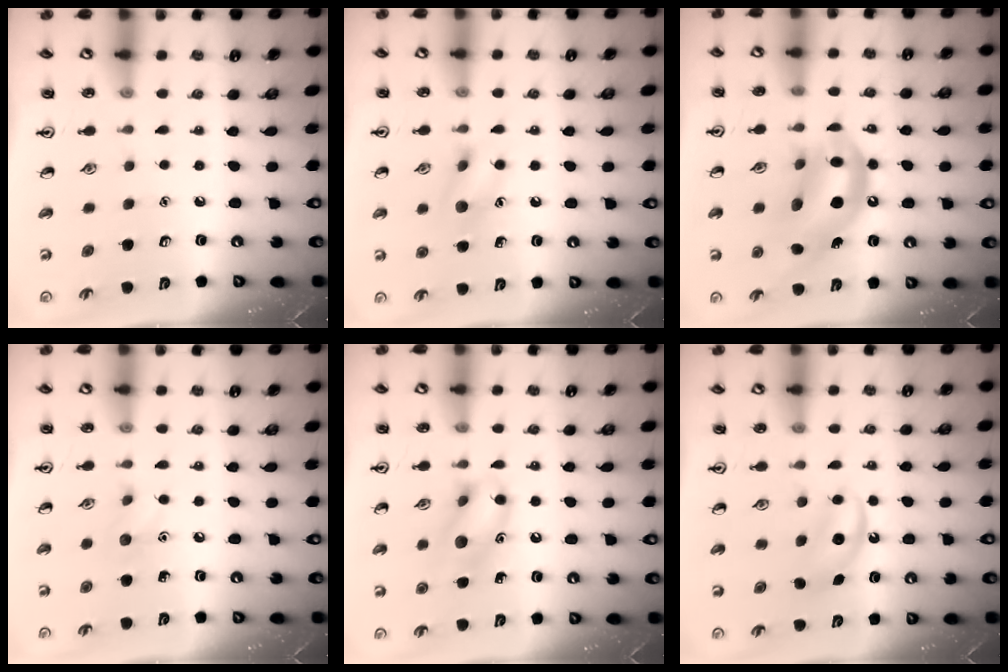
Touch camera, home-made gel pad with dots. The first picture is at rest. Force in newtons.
{"total": 8.7, "press": 8.6, "slide": 1.4}
{"total": 13.3, "press": 12.7, "slide": 3.9}
{"total": 5.0, "press": 4.7, "slide": 1.6}
{"total": 10.6, "press": 10.5, "slide": 1.4}
{"total": 4.5, "press": 4.3, "slide": 1.0}